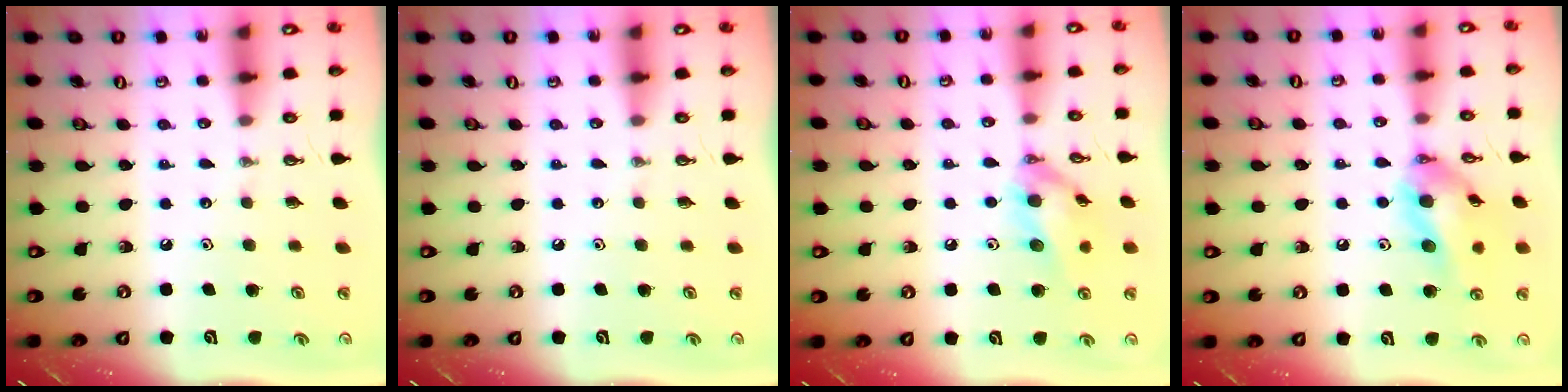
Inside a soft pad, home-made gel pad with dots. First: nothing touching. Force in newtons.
{"total": 0.0}
{"total": 13.1, "press": 13.0, "slide": 1.7}
{"total": 14.1, "press": 13.6, "slide": 3.8}